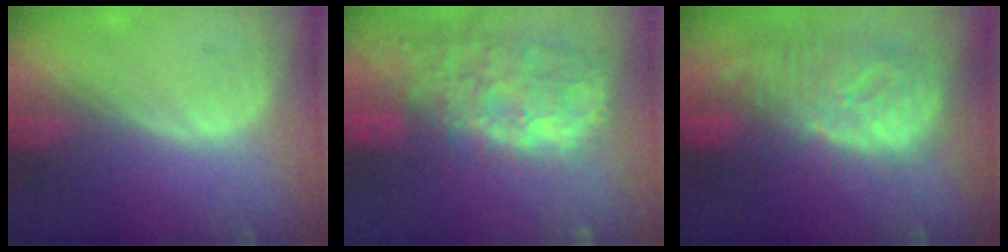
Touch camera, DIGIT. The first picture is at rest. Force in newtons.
{"total": 14.6, "press": 11.8, "slide": 8.7}
{"total": 12.5, "press": 10.8, "slide": 6.4}